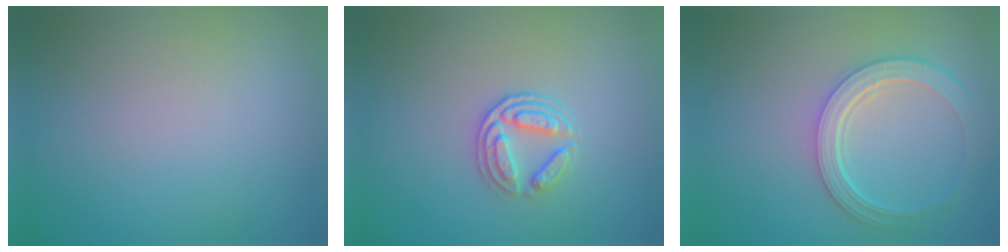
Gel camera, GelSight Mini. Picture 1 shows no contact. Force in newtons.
{"total": 2.6, "press": 2.1, "slide": 1.6}
{"total": 4.7, "press": 3.7, "slide": 2.9}